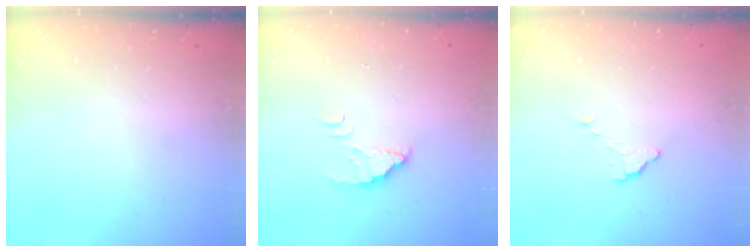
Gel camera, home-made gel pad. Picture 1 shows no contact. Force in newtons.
{"total": 3.4, "press": 3.4, "slide": 0.2}
{"total": 3.6, "press": 3.6, "slide": 0.1}